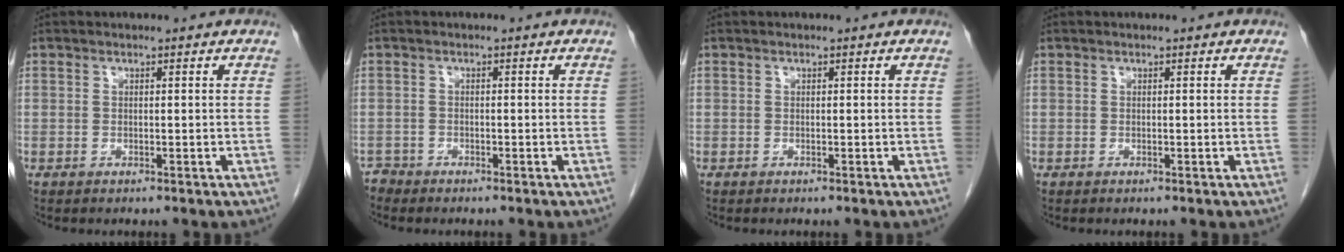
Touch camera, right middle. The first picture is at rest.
{"total": 1.3, "force": [-1.2, 0.3, -0.4], "torque": [0.006, -0.002, -0.025]}
{"total": 0.0}
{"total": 0.0}